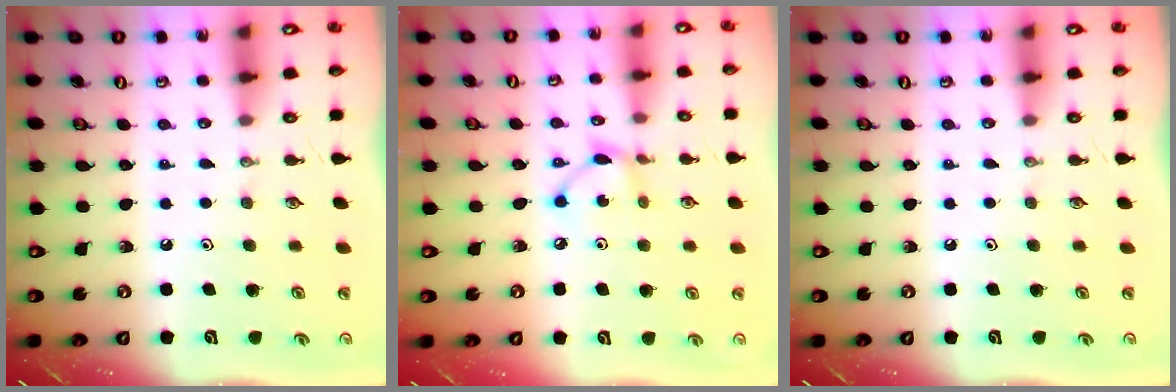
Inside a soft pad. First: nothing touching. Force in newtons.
{"total": 5.8, "press": 5.8, "slide": 0.2}
{"total": 0.0}